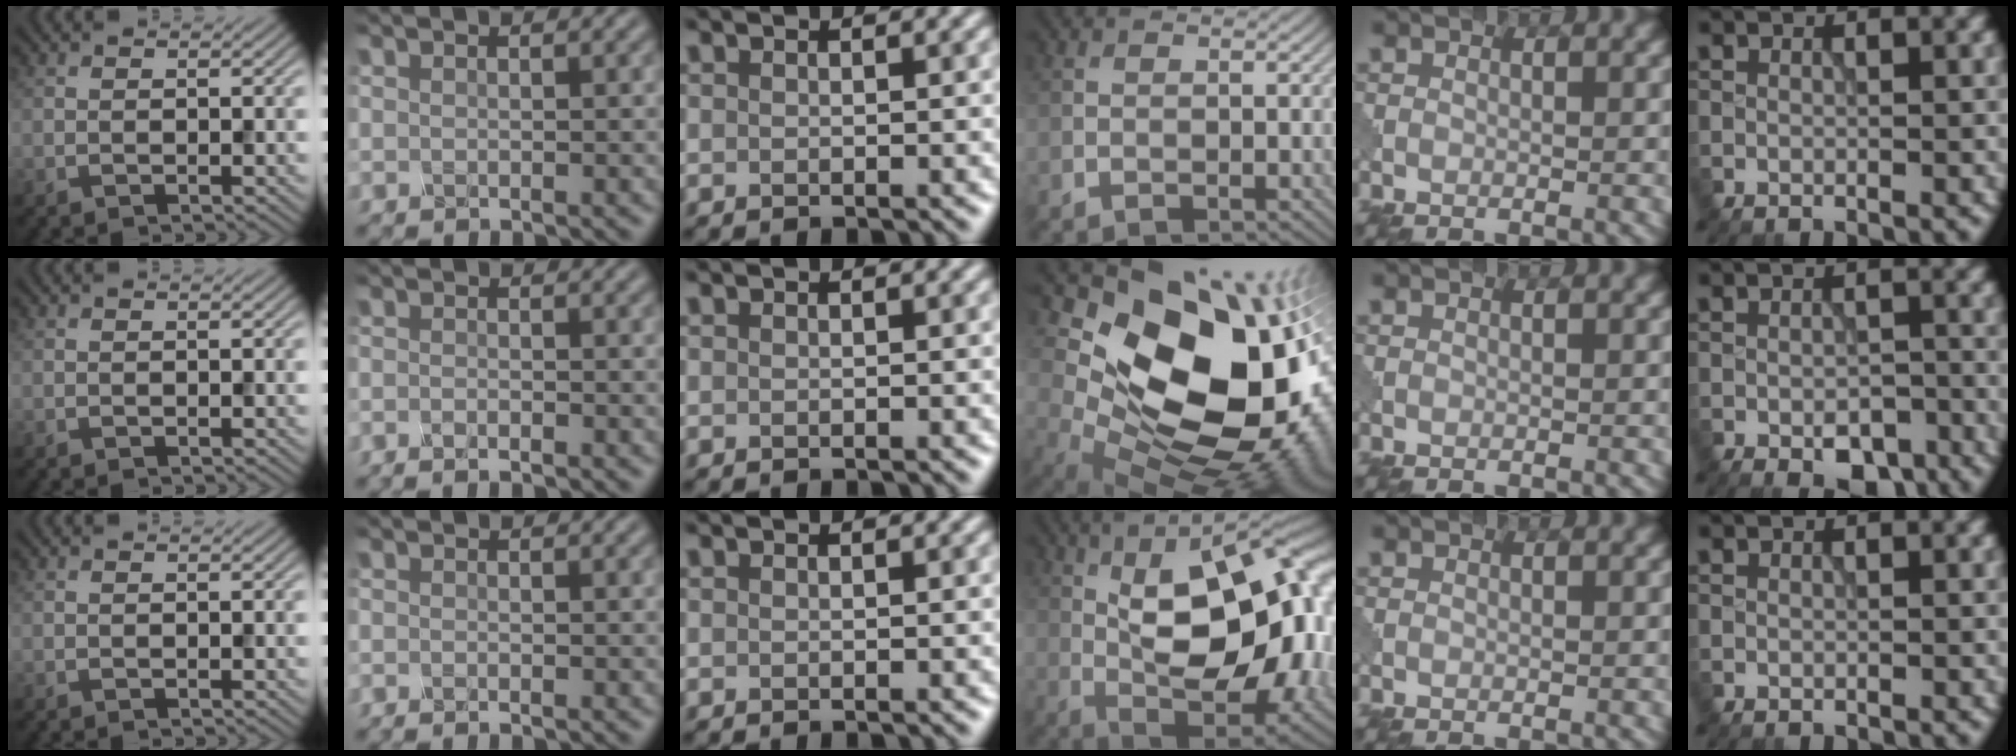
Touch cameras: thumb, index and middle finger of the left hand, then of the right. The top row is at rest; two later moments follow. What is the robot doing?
{"motion": "shake", "object": "sieve"}